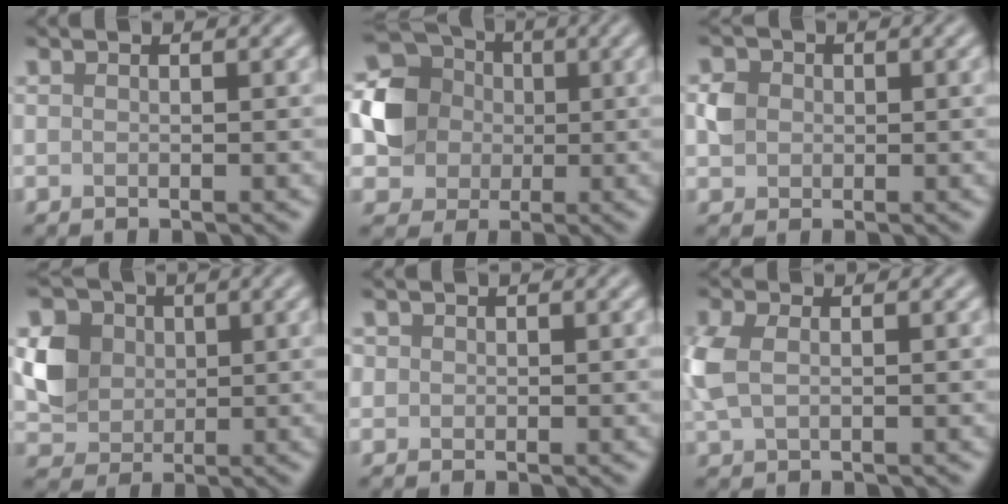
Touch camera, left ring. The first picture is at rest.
{"total": 7.2, "force": [0.6, 6.5, 3.1], "torque": [-0.056, 0.011, -0.002]}
{"total": 2.0, "force": [0.1, 1.8, 0.7], "torque": [-0.011, 0.000, 0.002]}
{"total": 4.6, "force": [0.7, 4.1, 2.1], "torque": [-0.042, 0.003, 0.011]}
{"total": 0.9, "force": [0.2, 0.9, 0.2], "torque": [0.005, 0.000, 0.001]}
{"total": 3.5, "force": [0.3, 2.2, 2.6], "torque": [-0.075, 0.003, 0.004]}